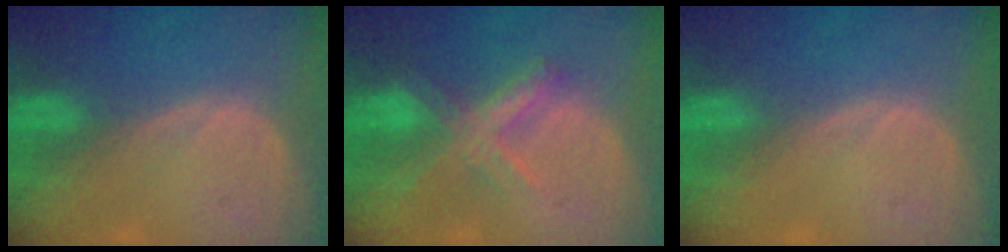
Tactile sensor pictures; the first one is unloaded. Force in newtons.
{"total": 7.2, "press": 6.1, "slide": 3.9}
{"total": 0.0}